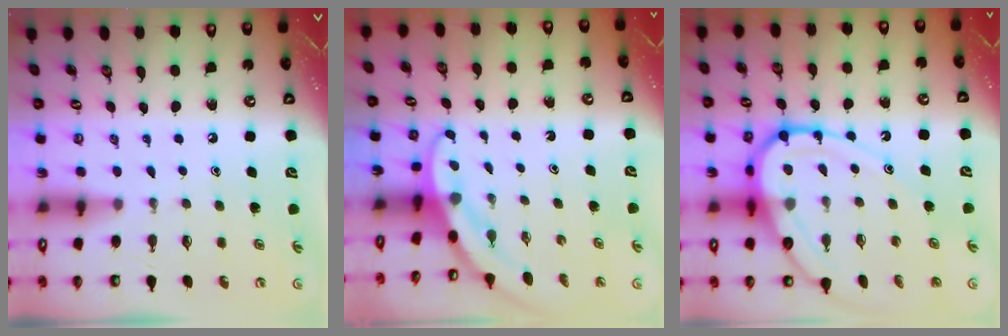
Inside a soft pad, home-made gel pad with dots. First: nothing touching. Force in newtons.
{"total": 3.0, "press": 3.0, "slide": 0.1}
{"total": 16.9, "press": 16.8, "slide": 1.8}